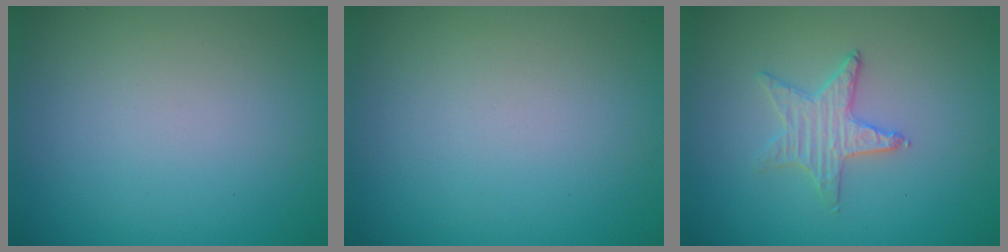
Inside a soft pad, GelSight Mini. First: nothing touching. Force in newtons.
{"total": 0.0}
{"total": 1.6, "press": 1.6, "slide": 0.2}